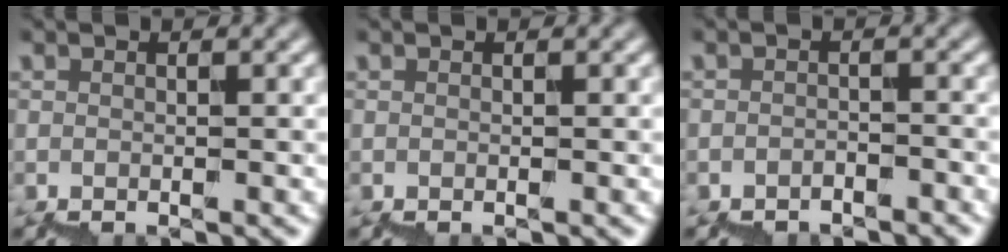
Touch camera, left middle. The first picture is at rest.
{"total": 0.0}
{"total": 1.5, "force": [-1.5, 0.3, -0.1], "torque": [-0.006, 0.005, -0.016]}